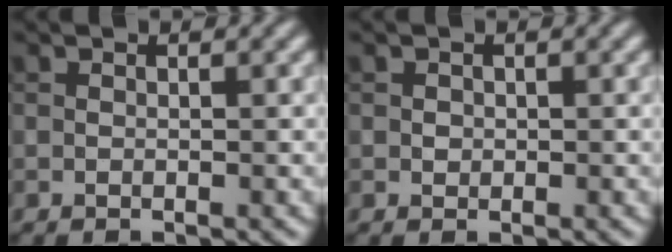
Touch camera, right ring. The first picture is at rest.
{"total": 0.6, "force": [0.1, 0.6, 0.2], "torque": [0.000, -0.001, 0.001]}